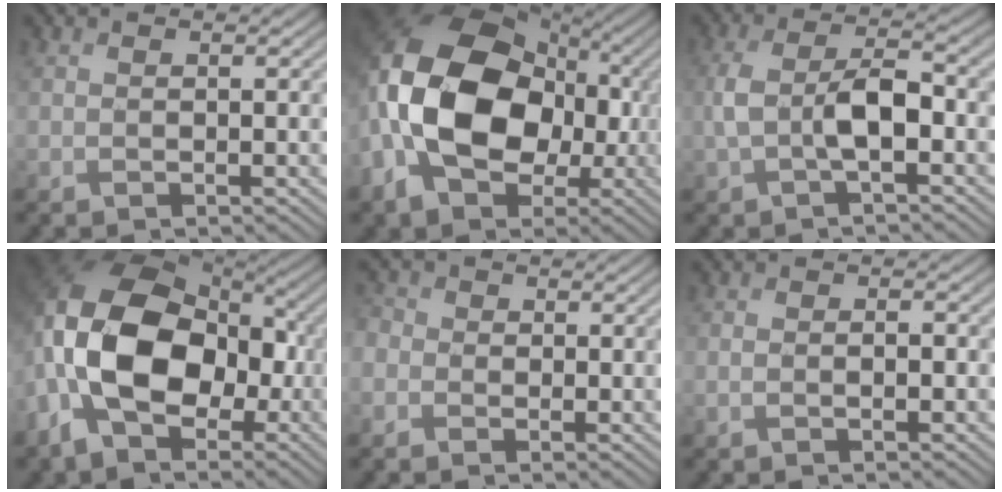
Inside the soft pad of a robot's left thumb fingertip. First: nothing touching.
{"total": 18.8, "force": [-2.4, 13.1, 13.2], "torque": [-0.268, -0.006, -0.058]}
{"total": 5.5, "force": [-1.1, 2.4, 4.9], "torque": [-0.114, 0.006, -0.024]}
{"total": 15.9, "force": [-3.5, 10.1, 11.7], "torque": [-0.251, -0.013, -0.073]}
{"total": 3.2, "force": [-0.9, 2.9, 1.1], "torque": [-0.040, 0.002, -0.028]}
{"total": 1.5, "force": [-0.6, 0.8, 1.2], "torque": [-0.018, 0.005, -0.009]}